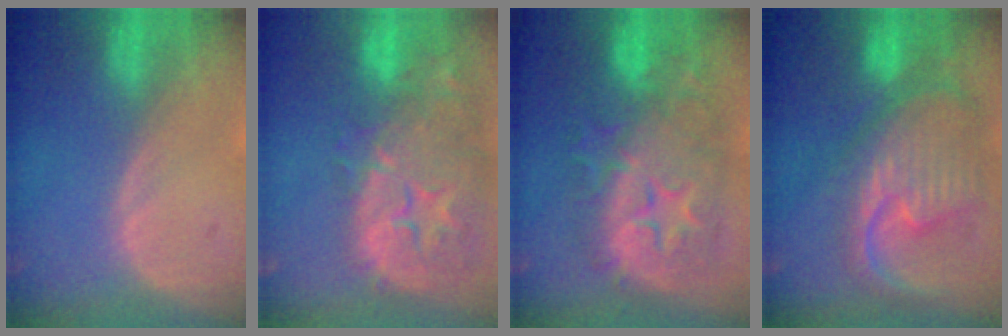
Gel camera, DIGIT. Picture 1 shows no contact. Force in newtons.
{"total": 15.1, "press": 12.1, "slide": 9.0}
{"total": 11.9, "press": 11.9, "slide": 1.0}
{"total": 12.2, "press": 10.5, "slide": 6.2}